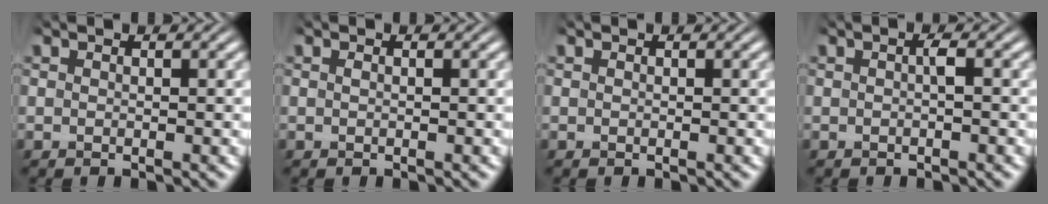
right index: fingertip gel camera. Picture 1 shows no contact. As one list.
[{"total": 0.0}, {"total": 0.0}, {"total": 0.8, "force": [0.0, 0.2, 0.7], "torque": [-0.012, 0.003, -0.001]}]